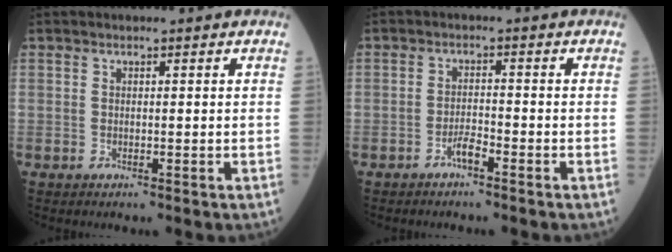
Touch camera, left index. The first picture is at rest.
{"total": 2.0, "force": [-1.6, 0.2, 1.2], "torque": [-0.025, 0.001, -0.031]}